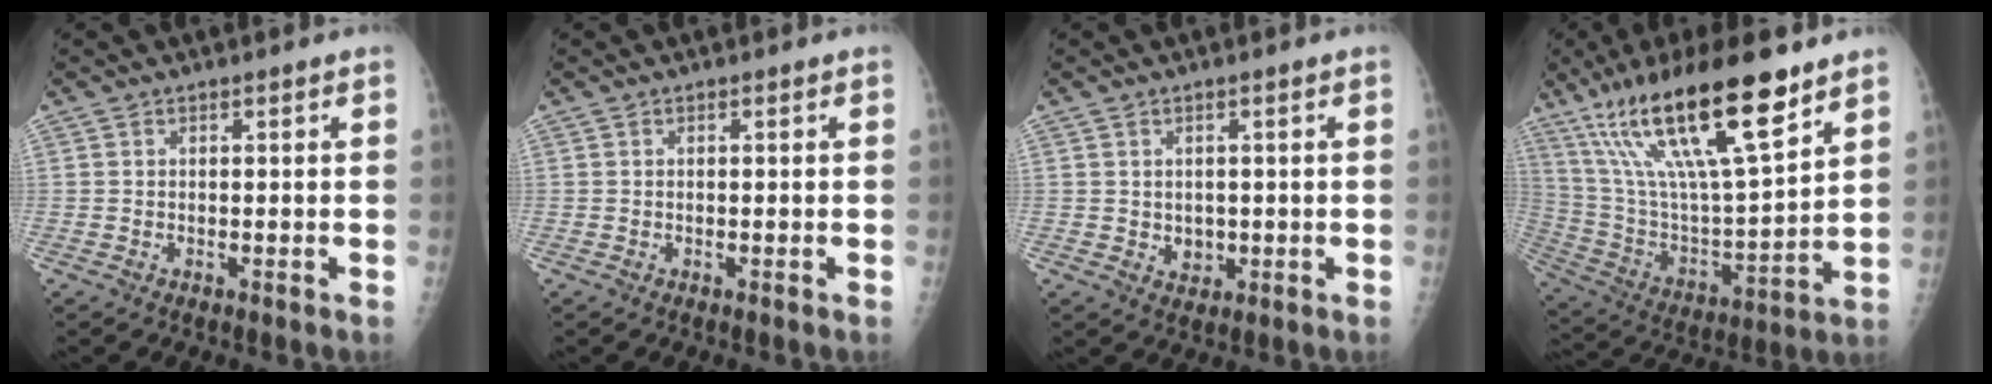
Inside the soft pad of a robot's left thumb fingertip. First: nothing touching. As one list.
[{"total": 0.0}, {"total": 2.5, "force": [0.1, 2.1, 1.3], "torque": [-0.008, -0.002, 0.008]}, {"total": 25.3, "force": [15.6, 5.6, 19.1], "torque": [-0.343, -0.048, 0.284]}]